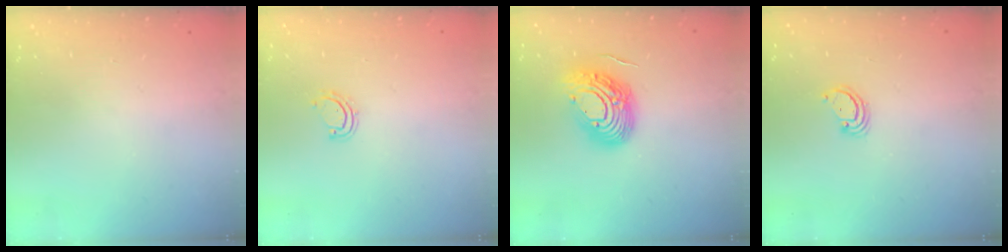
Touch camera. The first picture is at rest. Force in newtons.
{"total": 4.7, "press": 4.4, "slide": 1.6}
{"total": 14.5, "press": 14.5, "slide": 1.5}
{"total": 2.5, "press": 2.5, "slide": 0.2}